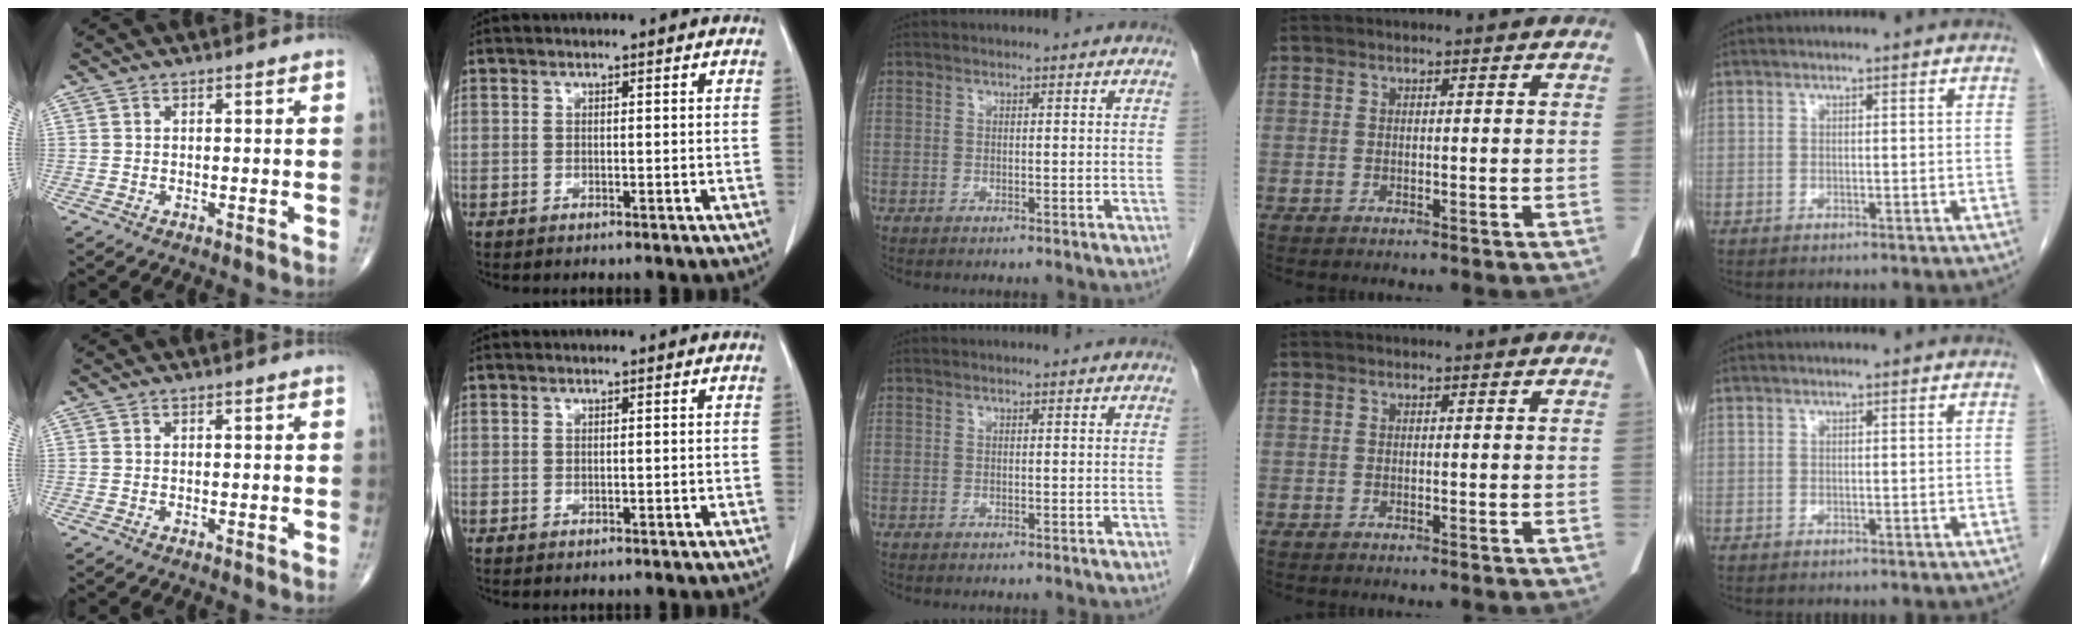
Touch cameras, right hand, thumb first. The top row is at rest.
{}